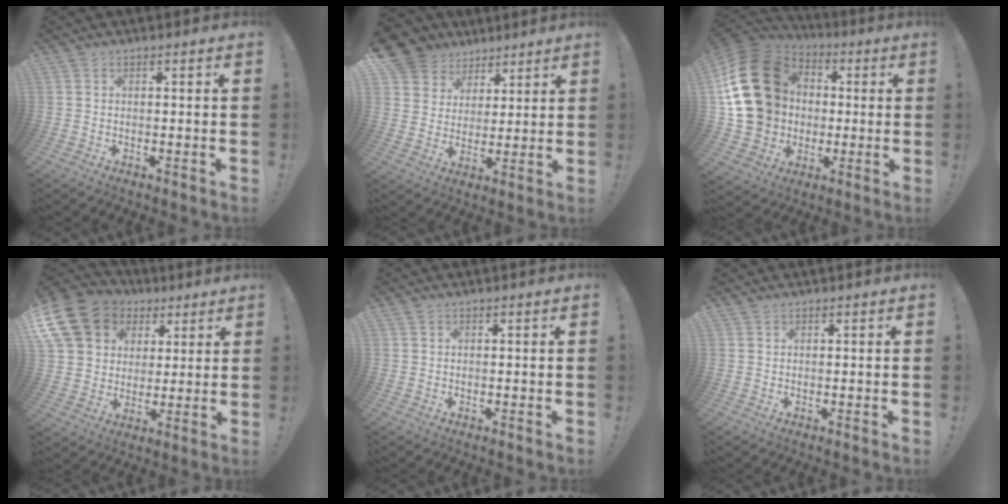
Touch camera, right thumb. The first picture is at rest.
{"total": 10.0, "force": [6.1, 7.6, 1.9], "torque": [-0.030, -0.048, 0.125]}
{"total": 25.0, "force": [2.8, 20.2, 14.4], "torque": [-0.261, 0.006, 0.085]}
{"total": 16.2, "force": [7.5, 12.5, 7.1], "torque": [-0.129, -0.035, 0.158]}
{"total": 0.7, "force": [0.5, 0.5, 0.2], "torque": [0.001, -0.001, 0.009]}
{"total": 0.7, "force": [0.6, 0.3, 0.0], "torque": [0.007, -0.003, 0.011]}